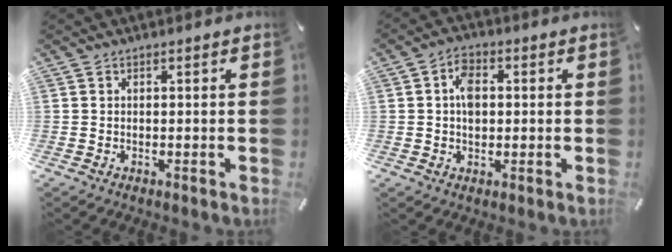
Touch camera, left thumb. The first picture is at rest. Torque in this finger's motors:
{"motor_torque": [0.09, 0.06, 0.24, 0.22, 0.06]}